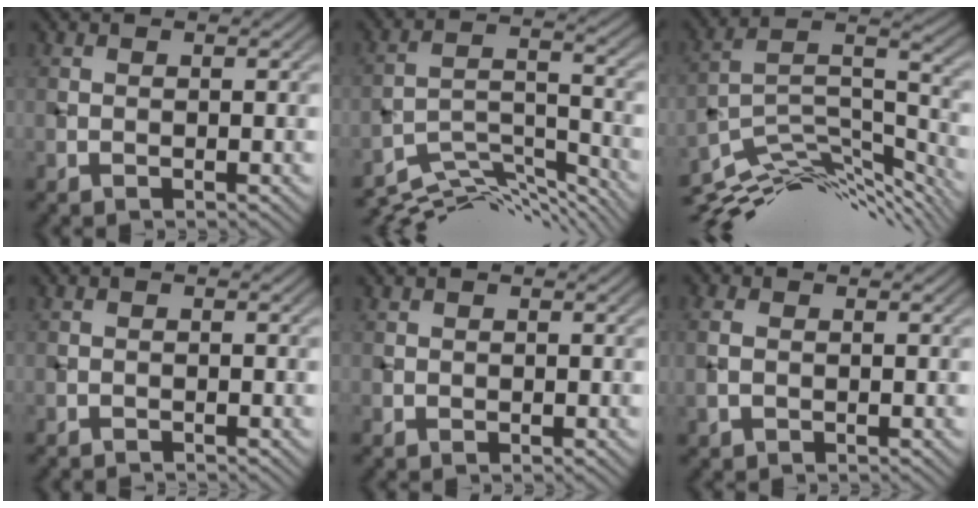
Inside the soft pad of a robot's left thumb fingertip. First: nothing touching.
{"total": 9.9, "force": [-8.2, 2.7, 4.8], "torque": [-0.093, -0.008, -0.140]}
{"total": 13.2, "force": [-9.0, 4.3, 8.7], "torque": [-0.173, -0.003, -0.146]}
{"total": 0.6, "force": [-0.6, 0.0, 0.0], "torque": [0.002, 0.000, -0.014]}
{"total": 0.6, "force": [0.2, 0.6, 0.1], "torque": [0.000, -0.002, 0.005]}
{"total": 2.0, "force": [-0.1, 1.4, 1.5], "torque": [-0.048, 0.001, -0.004]}